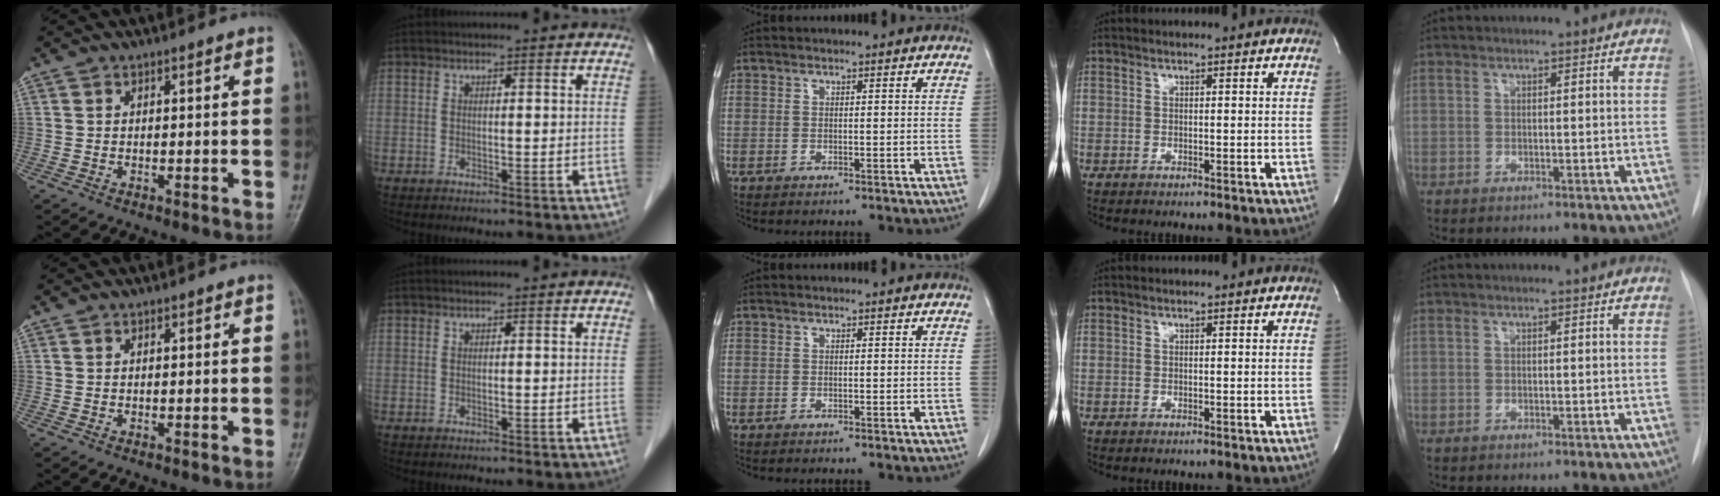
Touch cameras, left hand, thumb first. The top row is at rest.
{}